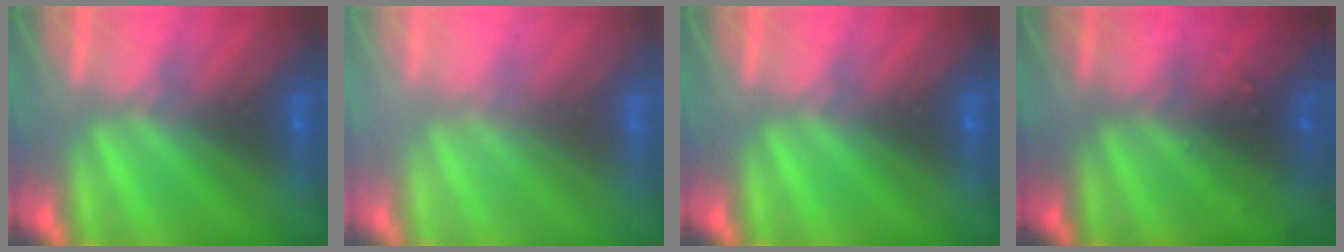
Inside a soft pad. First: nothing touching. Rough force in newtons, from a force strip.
{"total": 2.7}
{"total": 0.0}
{"total": 8.2}